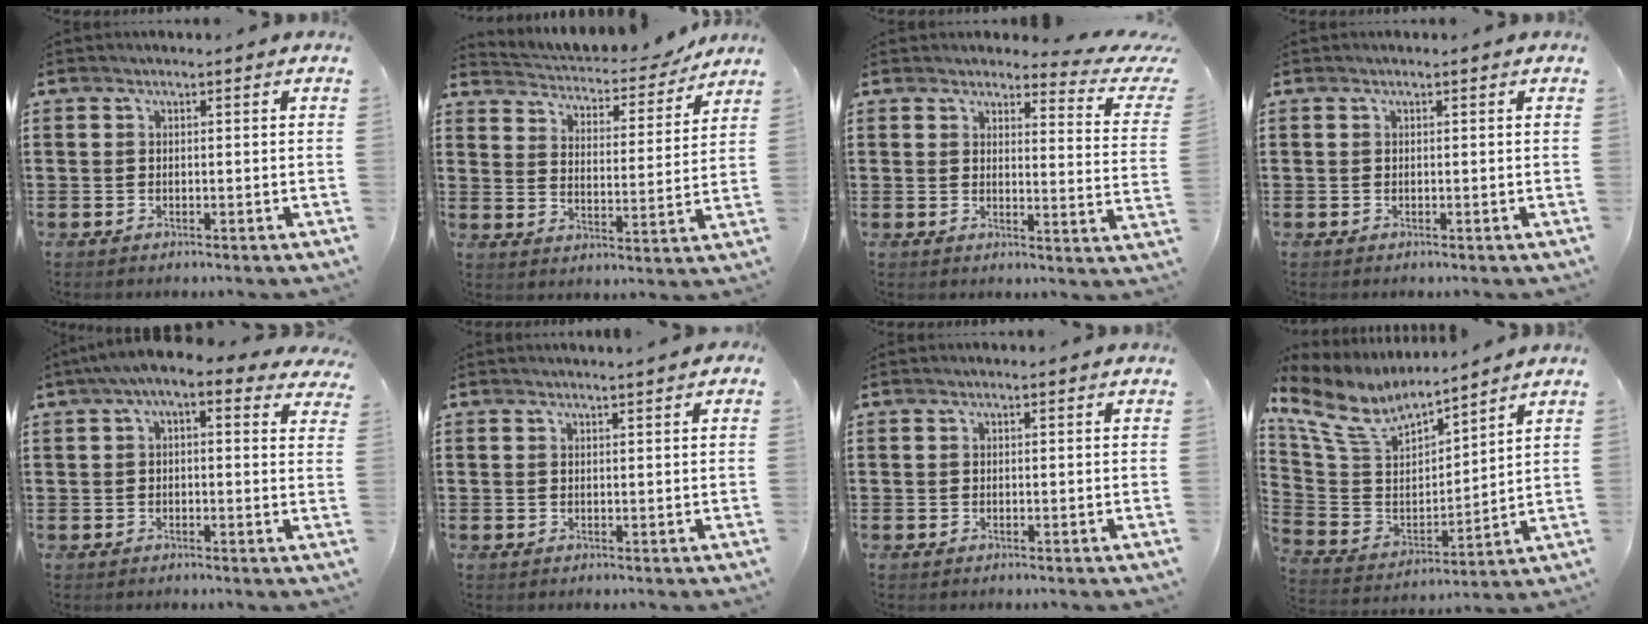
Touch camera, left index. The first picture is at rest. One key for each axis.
{"total": 4.3, "fx": 4.2, "fy": 0.8, "fz": 0.5, "tx": -0.037, "ty": -0.030, "tz": 0.068}
{"total": 3.3, "fx": 2.8, "fy": 0.7, "fz": 1.6, "tx": -0.030, "ty": -0.017, "tz": 0.044}
{"total": 0.0}
{"total": 4.2, "fx": 1.7, "fy": 1.1, "fz": 3.6, "tx": -0.073, "ty": 0.003, "tz": 0.025}
{"total": 0.7, "fx": 0.7, "fy": 0.0, "fz": 0.2, "tx": -0.005, "ty": -0.001, "tz": 0.014}
{"total": 0.0}
{"total": 9.5, "fx": 6.7, "fy": 4.1, "fz": 5.2, "tx": -0.133, "ty": -0.031, "tz": 0.120}